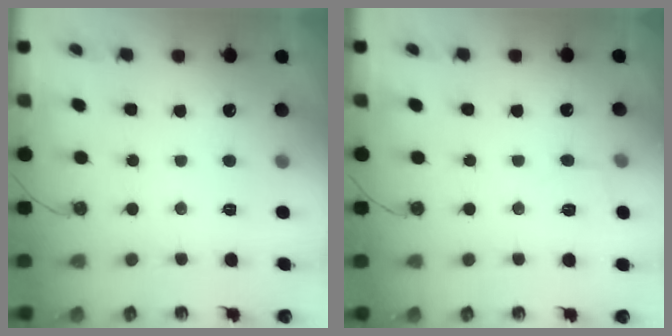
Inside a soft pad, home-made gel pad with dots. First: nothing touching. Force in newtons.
{"total": 4.9, "press": 4.8, "slide": 0.8}